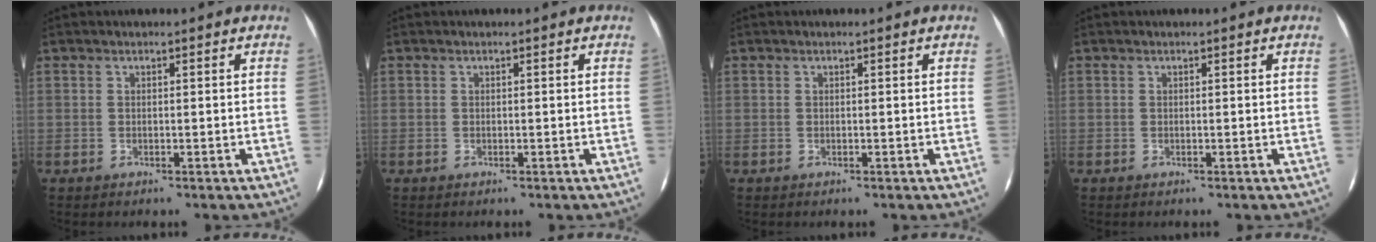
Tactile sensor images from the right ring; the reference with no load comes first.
{"total": 0.0}
{"total": 0.0}
{"total": 0.0}